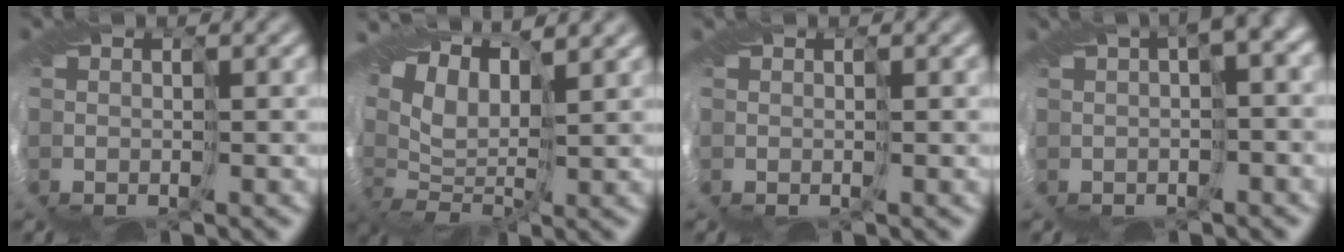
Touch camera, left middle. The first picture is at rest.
{"total": 8.4, "force": [4.1, 4.0, 6.2], "torque": [-0.132, 0.019, 0.070]}
{"total": 0.5, "force": [0.4, -0.2, 0.3], "torque": [-0.003, 0.005, 0.006]}
{"total": 4.5, "force": [1.3, 1.1, 4.2], "torque": [-0.060, 0.017, 0.017]}